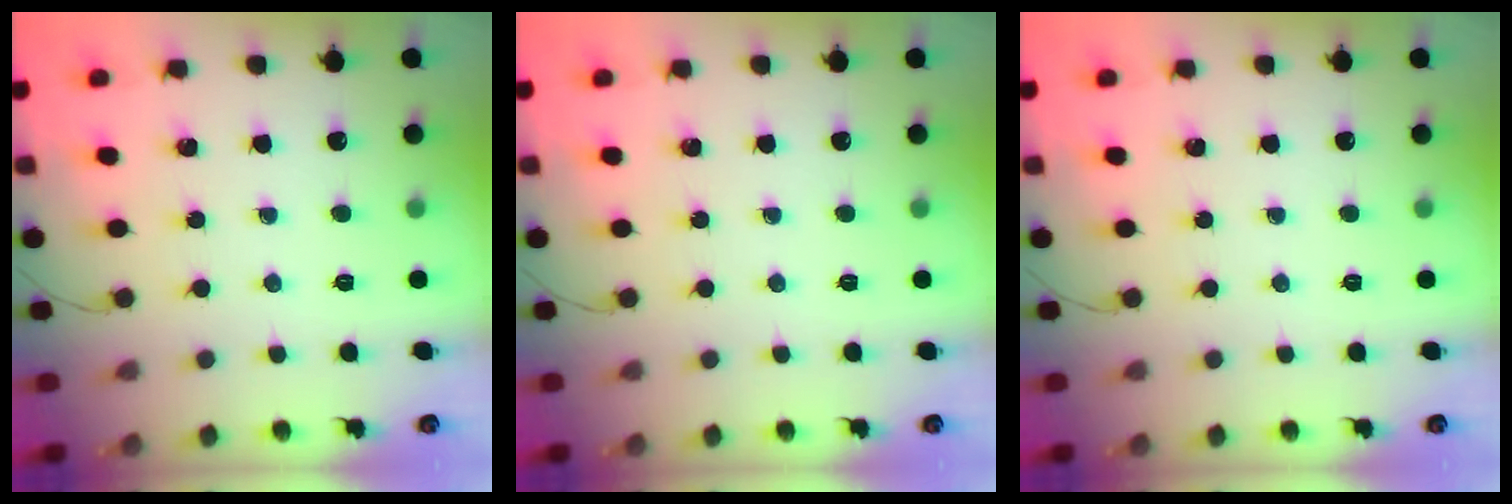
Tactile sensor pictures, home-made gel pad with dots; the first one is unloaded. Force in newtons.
{"total": 0.0}
{"total": 0.0}